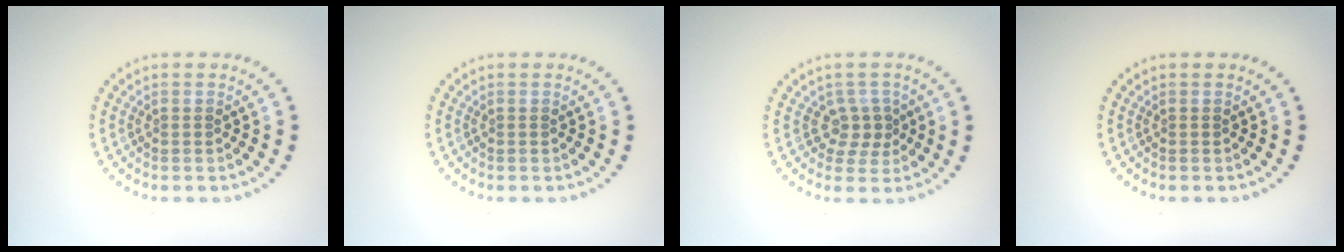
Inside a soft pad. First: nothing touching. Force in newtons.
{"total": 0.0}
{"total": 2.1, "press": 1.7, "slide": 1.2}
{"total": 0.0}